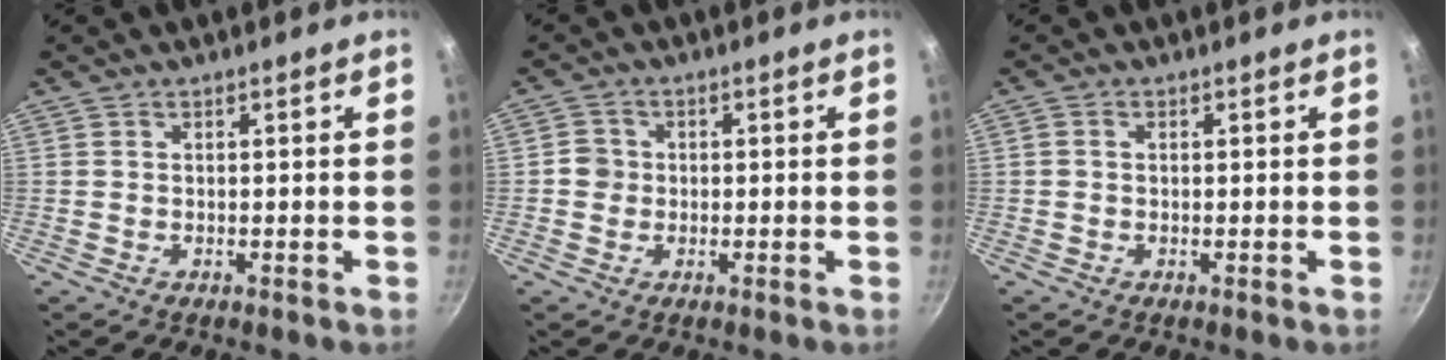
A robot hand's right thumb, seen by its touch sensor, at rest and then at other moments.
{"total": 2.9, "force": [-0.3, 2.8, 0.9], "torque": [0.001, 0.009, -0.011]}
{"total": 1.0, "force": [0.0, 0.8, 0.6], "torque": [-0.010, 0.005, 0.000]}